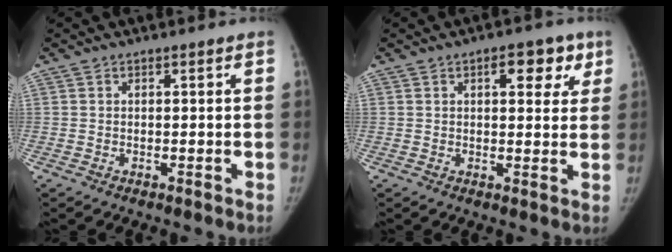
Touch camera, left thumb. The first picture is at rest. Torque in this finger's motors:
{"motor_torque": [0.26, 0.26, 0.63, -0.52, 0.04]}